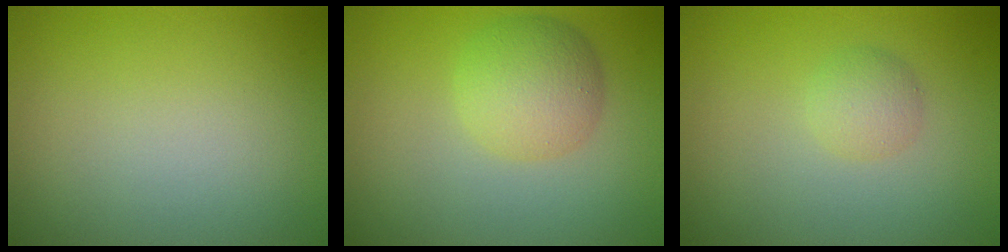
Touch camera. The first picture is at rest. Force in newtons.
{"total": 4.0, "press": 4.0, "slide": 0.1}
{"total": 1.6, "press": 1.6, "slide": 0.0}